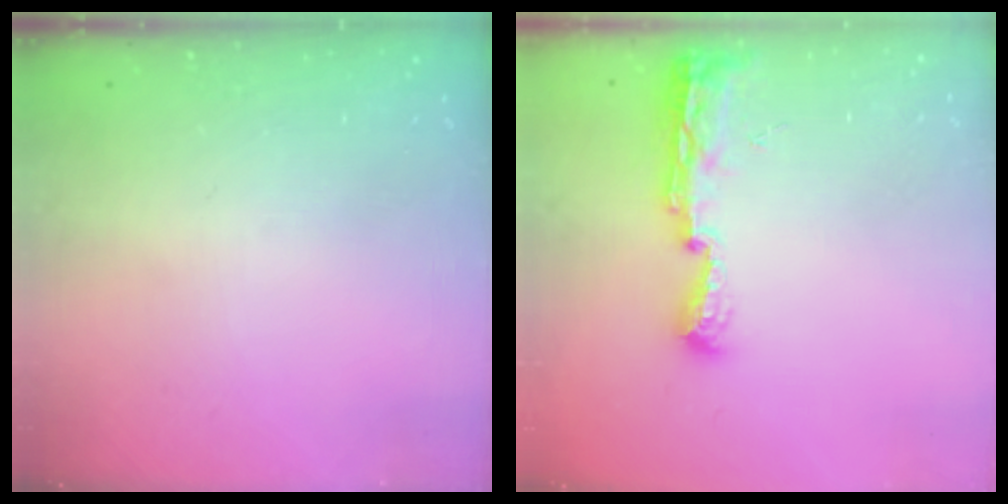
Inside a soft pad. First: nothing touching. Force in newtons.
{"total": 9.3, "press": 9.3, "slide": 0.5}